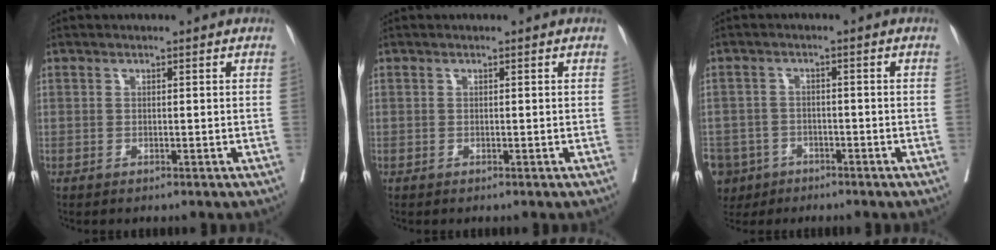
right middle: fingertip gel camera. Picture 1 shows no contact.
{"total": 0.0}
{"total": 10.5, "force": [-6.2, 8.1, 2.2], "torque": [-0.083, -0.005, -0.099]}